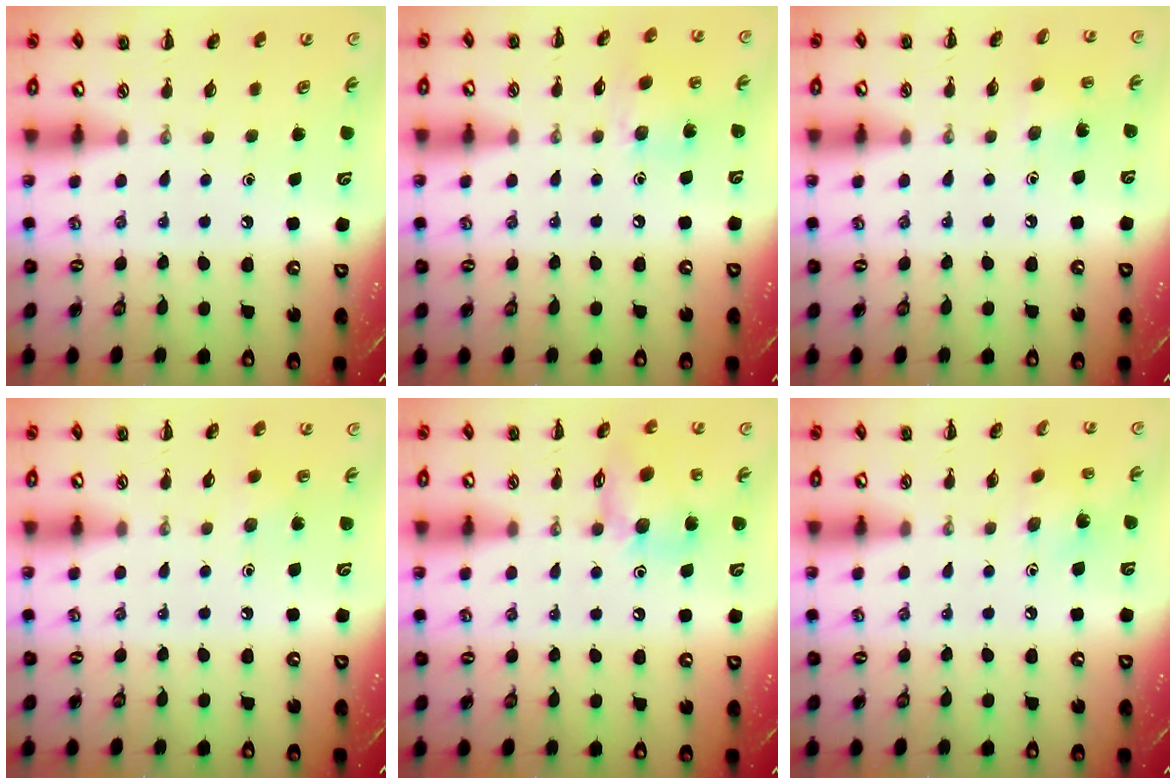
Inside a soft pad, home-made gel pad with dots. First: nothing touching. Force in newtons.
{"total": 7.6, "press": 7.6, "slide": 0.7}
{"total": 3.1, "press": 2.9, "slide": 0.9}
{"total": 3.8, "press": 3.6, "slide": 1.1}
{"total": 14.2, "press": 14.1, "slide": 1.7}
{"total": 3.3, "press": 3.2, "slide": 0.6}